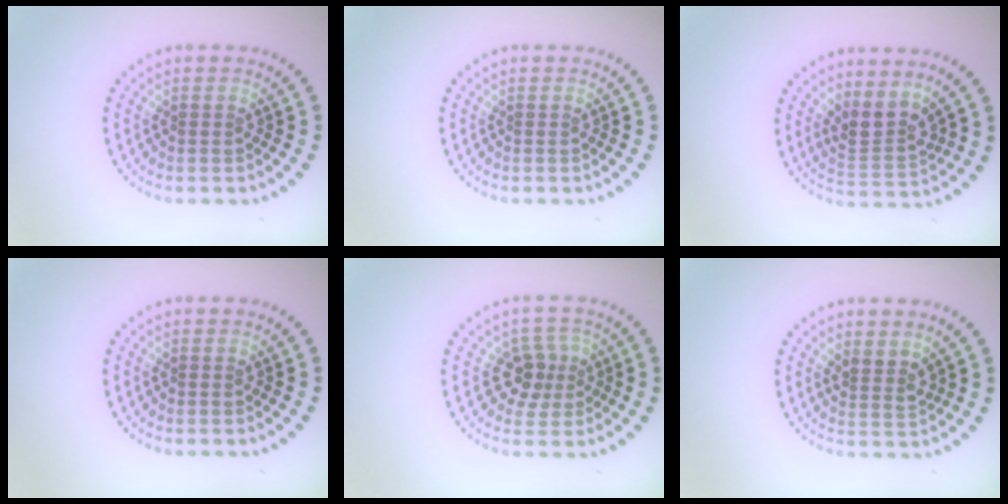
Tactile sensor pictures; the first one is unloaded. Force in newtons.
{"total": 0.0}
{"total": 3.0, "press": 2.3, "slide": 1.9}
{"total": 0.0}
{"total": 2.8, "press": 2.5, "slide": 1.2}
{"total": 1.8, "press": 1.3, "slide": 1.2}